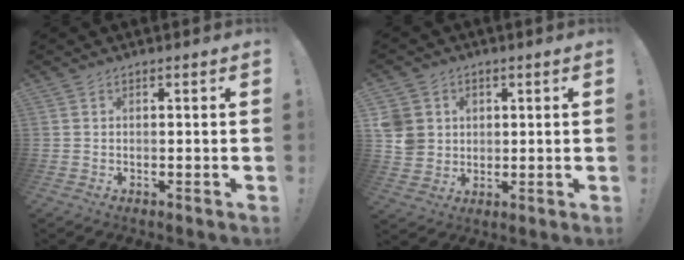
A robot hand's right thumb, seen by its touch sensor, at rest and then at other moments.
{"total": 7.5, "force": [1.8, 6.9, 2.2], "torque": [-0.049, -0.007, 0.038]}